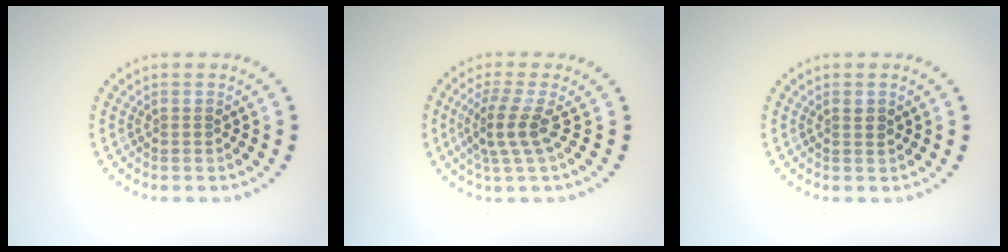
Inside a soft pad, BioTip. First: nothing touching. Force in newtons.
{"total": 3.0, "press": 2.0, "slide": 2.2}
{"total": 0.8, "press": 0.7, "slide": 0.3}